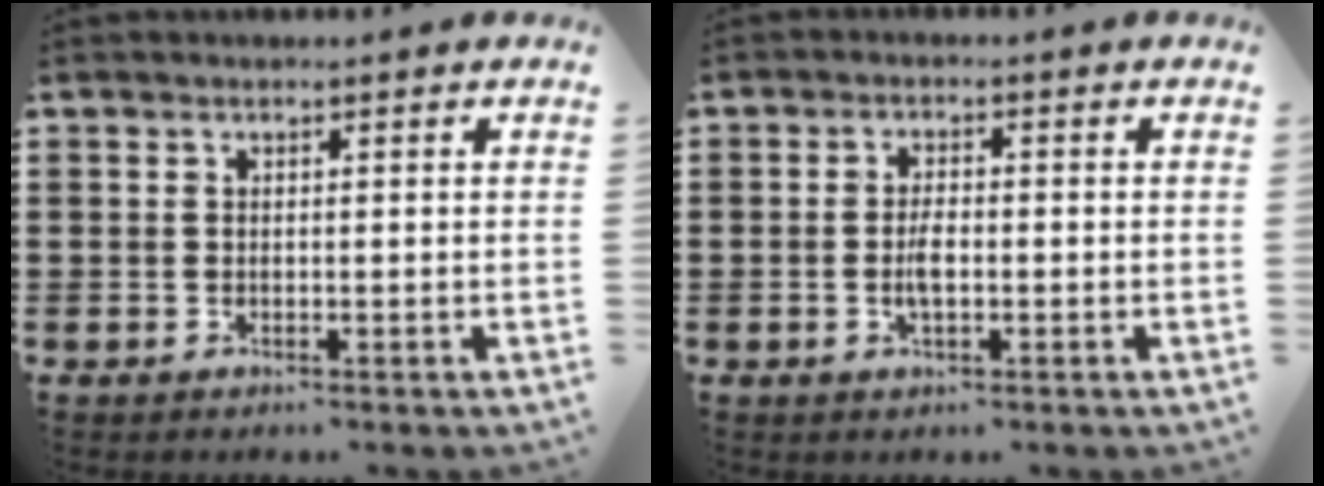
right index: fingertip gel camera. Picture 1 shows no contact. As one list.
[{"total": 3.0, "force": [-0.6, 1.3, 2.7], "torque": [-0.057, 0.001, -0.014]}]